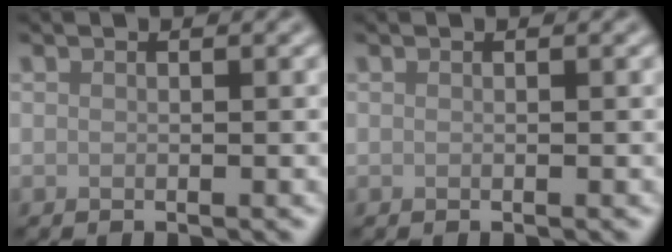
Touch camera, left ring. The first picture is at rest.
{"total": 0.0}